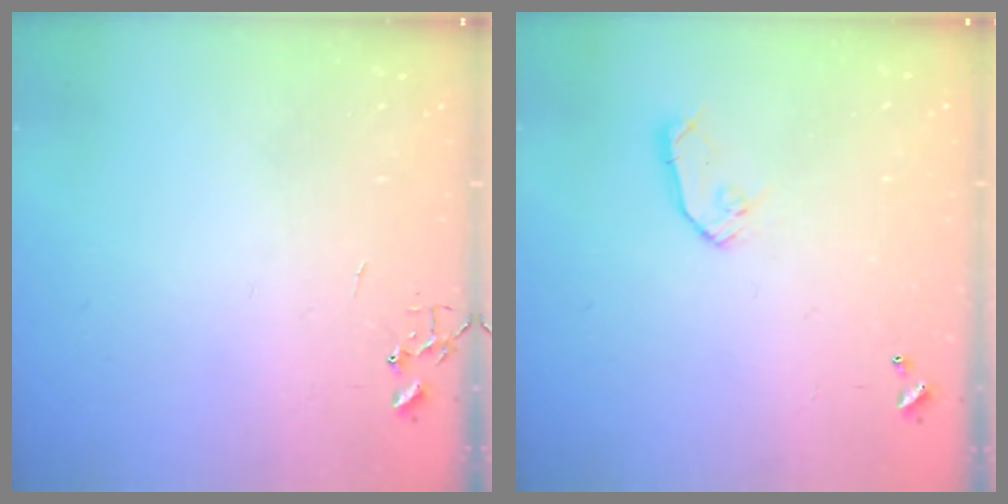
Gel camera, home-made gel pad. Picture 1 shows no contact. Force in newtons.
{"total": 7.3, "press": 7.3, "slide": 0.4}